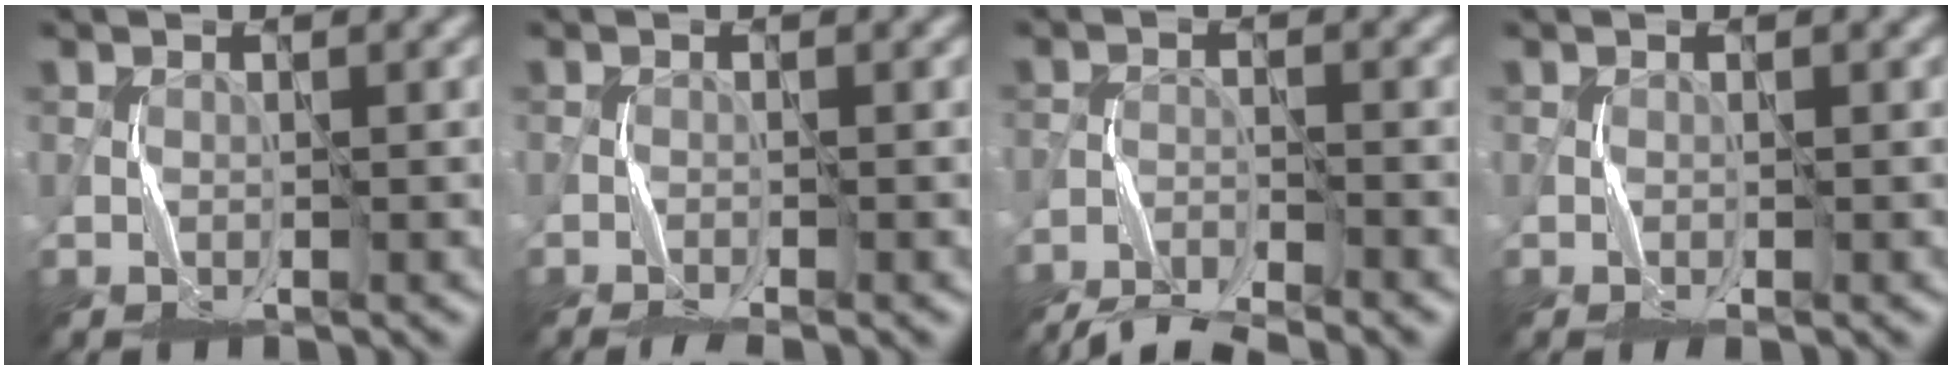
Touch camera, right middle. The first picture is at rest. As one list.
[{"total": 2.1, "force": [-1.8, 0.1, 1.1], "torque": [-0.023, 0.001, -0.035]}, {"total": 6.5, "force": [-6.1, 0.9, 2.1], "torque": [-0.046, -0.018, -0.106]}, {"total": 0.6, "force": [-0.3, 0.1, 0.5], "torque": [-0.009, -0.001, -0.006]}]